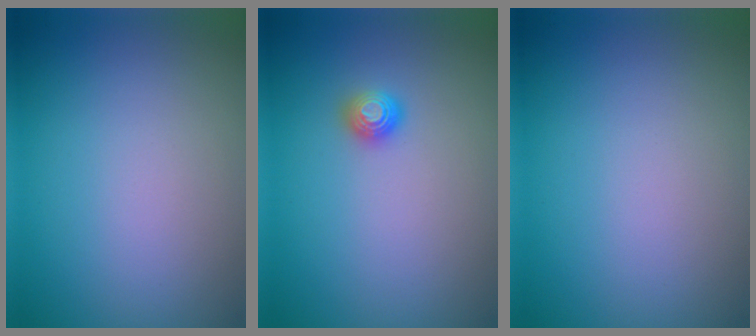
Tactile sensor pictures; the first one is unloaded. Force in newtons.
{"total": 1.1, "press": 1.1, "slide": 0.2}
{"total": 0.0}